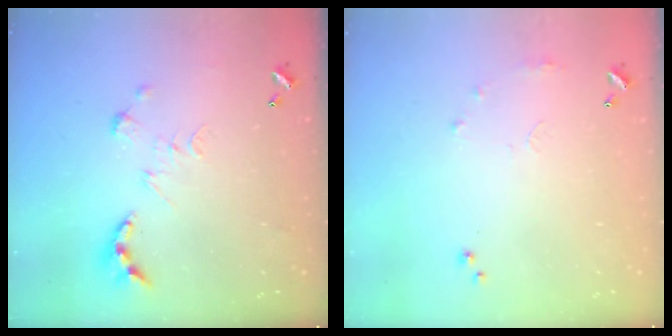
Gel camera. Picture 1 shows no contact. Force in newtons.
{"total": 7.1, "press": 7.1, "slide": 0.9}